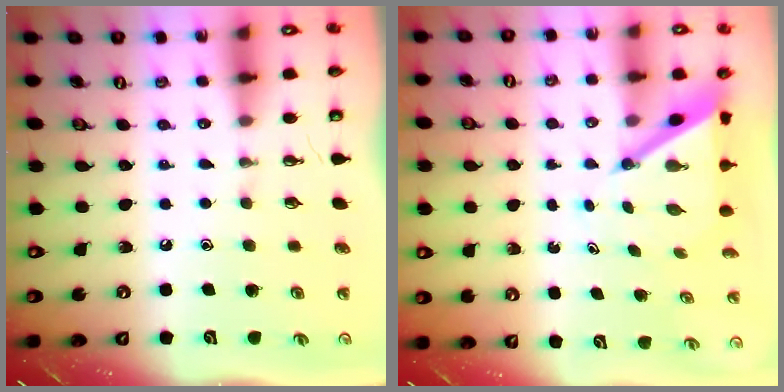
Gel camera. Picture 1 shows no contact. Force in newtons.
{"total": 5.9, "press": 5.8, "slide": 0.5}